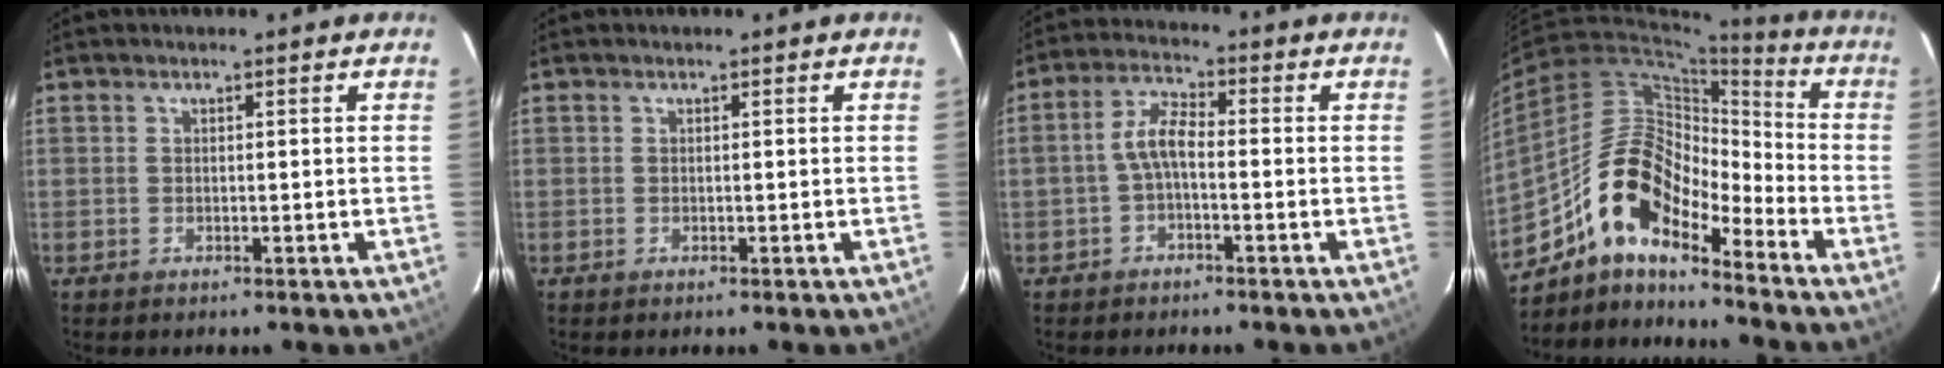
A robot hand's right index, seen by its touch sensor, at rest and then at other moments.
{"total": 0.0}
{"total": 4.9, "force": [-1.3, 2.0, 4.3], "torque": [-0.092, 0.018, -0.028]}
{"total": 14.8, "force": [-10.9, 5.2, 8.4], "torque": [-0.145, 0.015, -0.217]}